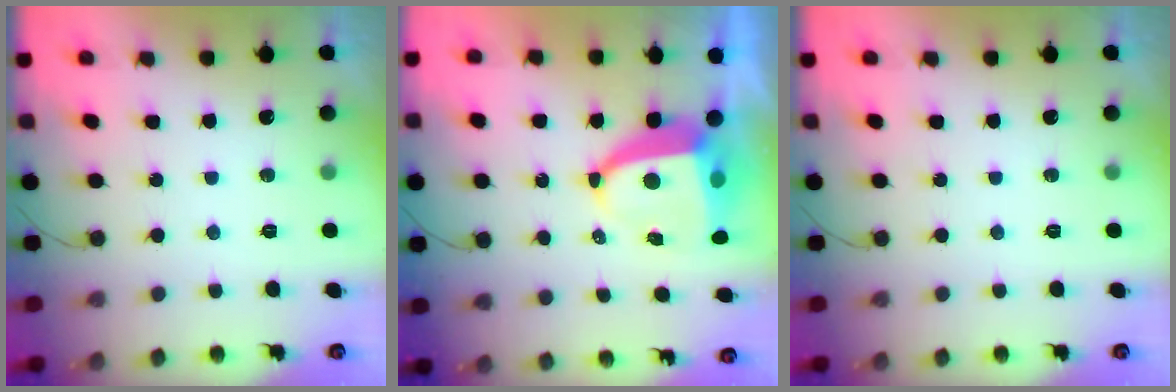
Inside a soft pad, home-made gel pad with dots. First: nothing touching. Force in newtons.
{"total": 9.0, "press": 8.9, "slide": 1.2}
{"total": 0.0}